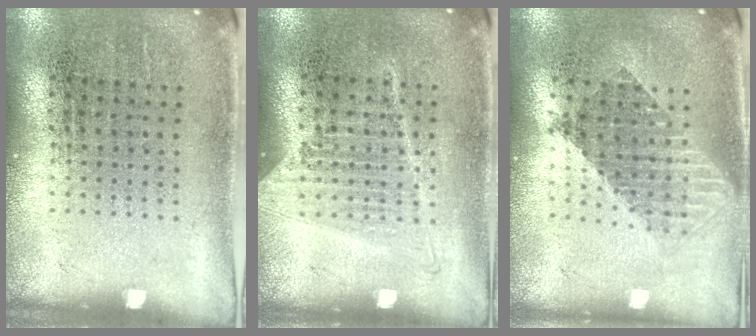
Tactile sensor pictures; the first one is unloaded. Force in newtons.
{"total": 1.2, "press": 1.1, "slide": 0.5}
{"total": 1.7, "press": 1.4, "slide": 1.0}